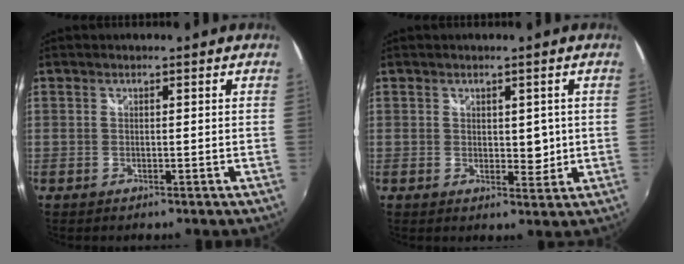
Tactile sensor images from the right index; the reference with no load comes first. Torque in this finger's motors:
{"motor_torque": [-1.07, 1.07, 0.02, 0.00]}